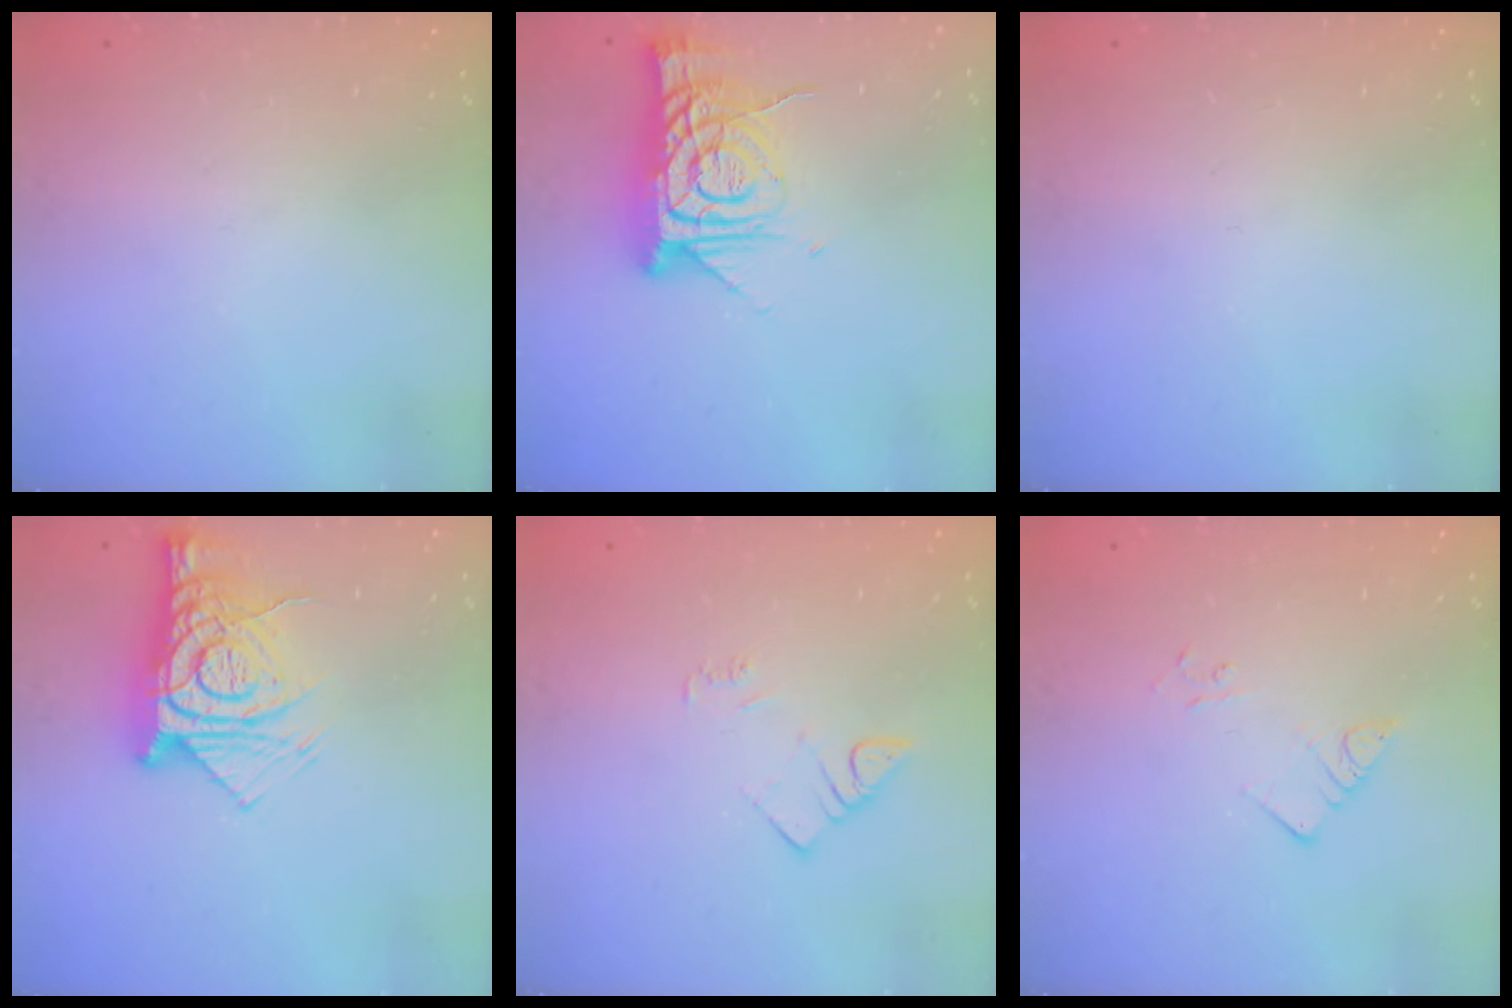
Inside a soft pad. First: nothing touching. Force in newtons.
{"total": 12.7, "press": 12.7, "slide": 1.2}
{"total": 0.0}
{"total": 12.2, "press": 12.1, "slide": 1.4}
{"total": 4.5, "press": 4.5, "slide": 0.5}
{"total": 2.2, "press": 2.2, "slide": 0.2}